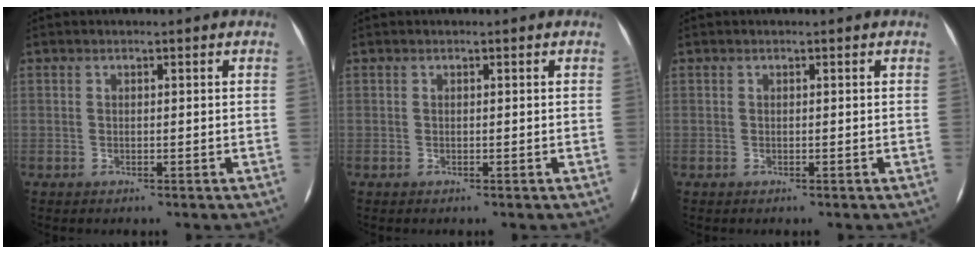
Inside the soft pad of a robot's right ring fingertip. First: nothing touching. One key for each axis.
{"total": 0.0}
{"total": 0.0}